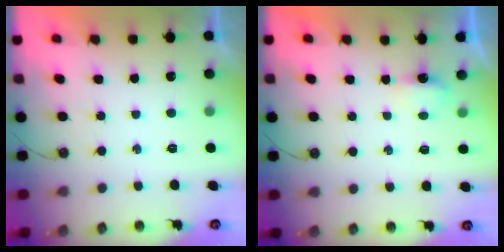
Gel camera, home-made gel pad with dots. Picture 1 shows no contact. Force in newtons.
{"total": 5.5, "press": 2.6, "slide": 4.9}